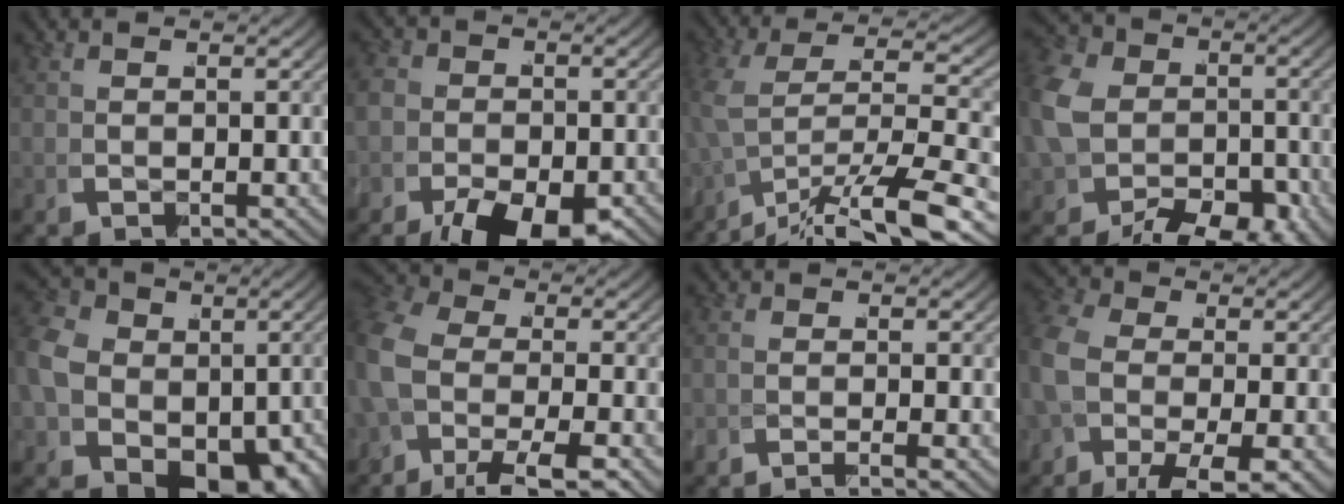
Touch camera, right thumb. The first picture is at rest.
{"total": 5.4, "force": [-3.1, 3.1, 3.2], "torque": [-0.040, -0.027, -0.046]}
{"total": 6.8, "force": [-2.6, 2.9, 5.5], "torque": [-0.107, -0.028, -0.015]}
{"total": 8.5, "force": [-2.6, 6.5, 4.8], "torque": [-0.101, -0.036, -0.029]}
{"total": 13.1, "force": [-2.3, 10.0, 8.1], "torque": [-0.177, -0.073, -0.009]}
{"total": 7.6, "force": [-2.6, 4.8, 5.2], "torque": [-0.107, -0.021, -0.036]}
{"total": 1.3, "force": [-1.1, -0.7, 0.1], "torque": [-0.004, 0.005, -0.026]}
{"total": 5.9, "force": [-2.2, 3.6, 4.1], "torque": [-0.100, -0.020, -0.031]}